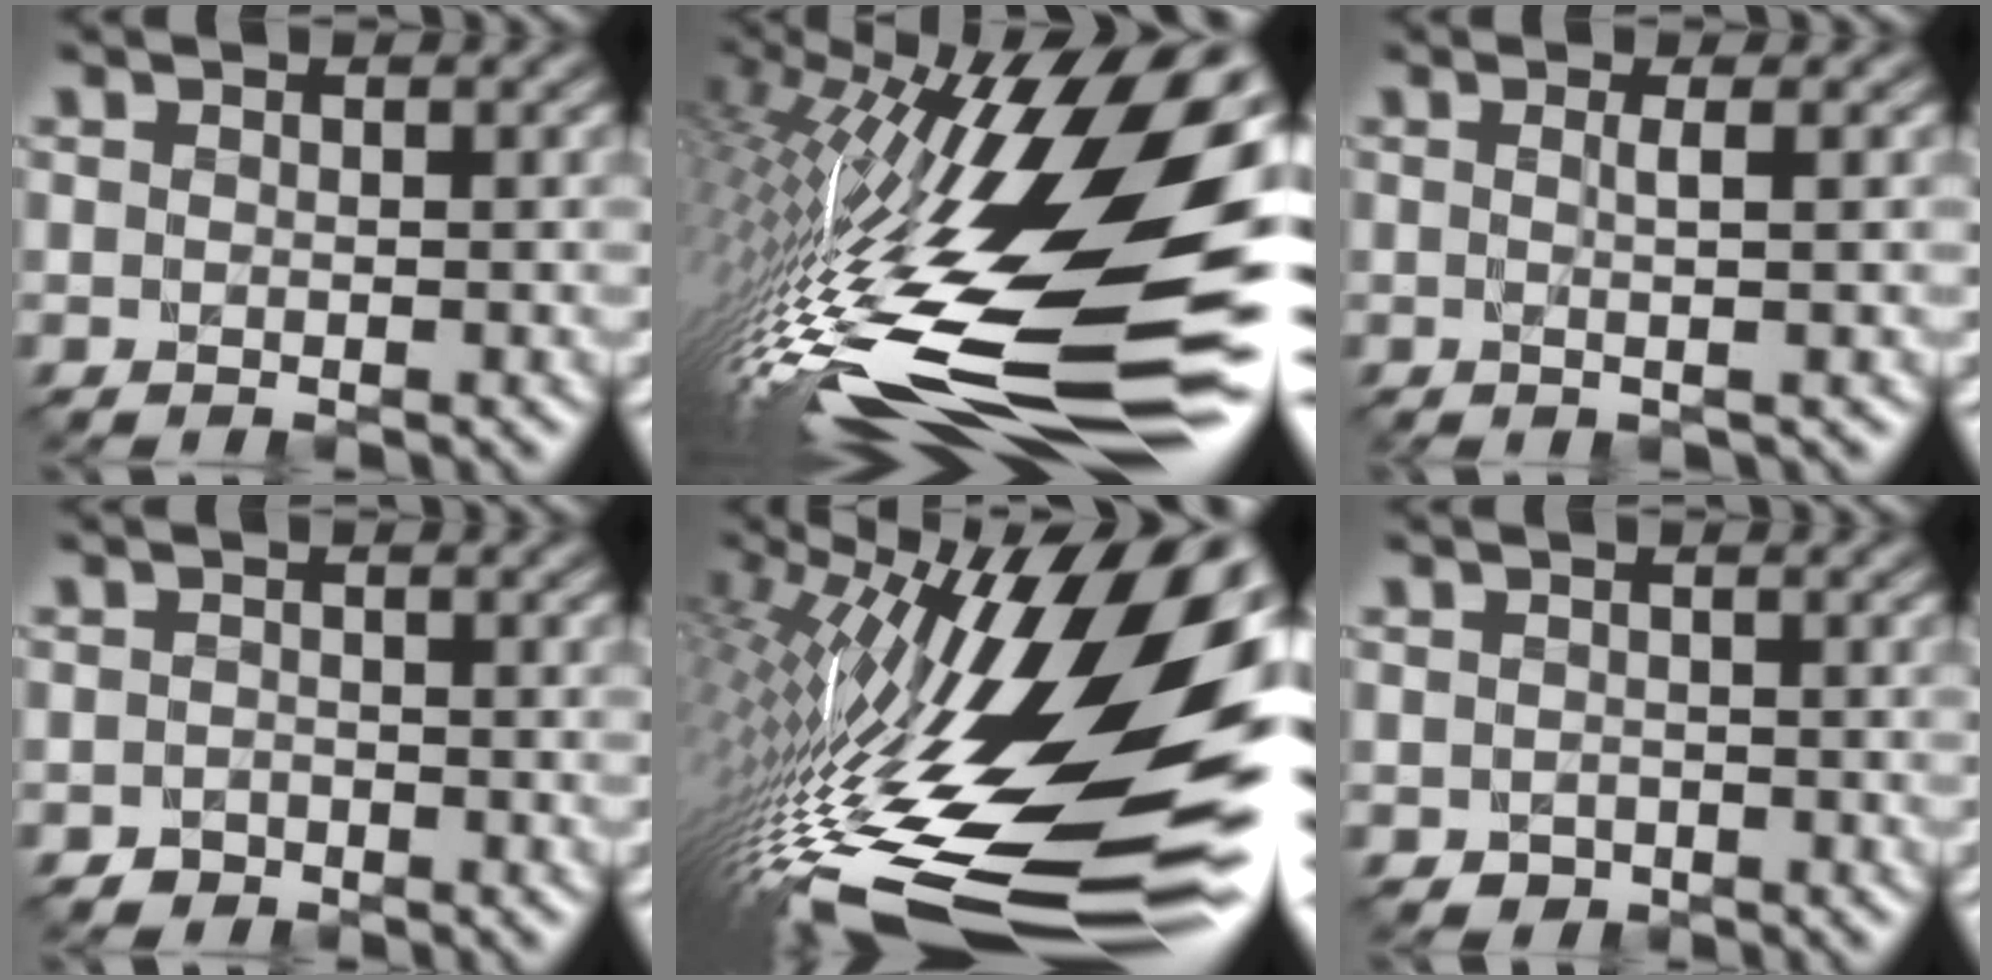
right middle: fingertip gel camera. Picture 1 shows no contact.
{"total": 20.1, "force": [-2.6, 6.6, 18.8], "torque": [-0.339, -0.010, -0.062]}
{"total": 1.7, "force": [0.2, 0.3, 1.7], "torque": [-0.031, 0.002, -0.010]}
{"total": 0.9, "force": [-0.6, 0.4, -0.6], "torque": [0.011, -0.001, -0.013]}
{"total": 19.8, "force": [-0.5, 6.7, 18.6], "torque": [-0.322, -0.014, -0.029]}
{"total": 0.7, "force": [-0.4, 0.6, -0.3], "torque": [0.003, -0.004, -0.006]}